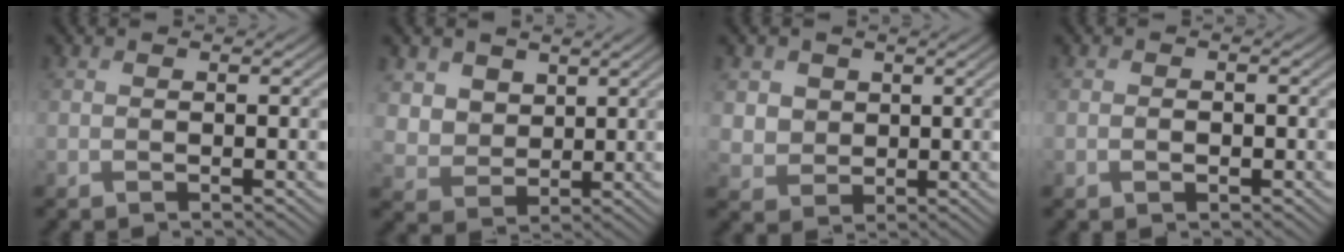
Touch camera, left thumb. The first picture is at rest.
{"total": 5.4, "force": [3.1, 4.0, 2.1], "torque": [-0.091, -0.013, 0.059]}
{"total": 4.1, "force": [1.7, 3.5, 1.3], "torque": [-0.060, -0.010, 0.035]}
{"total": 0.9, "force": [-0.2, 0.6, 0.6], "torque": [-0.012, 0.000, -0.004]}